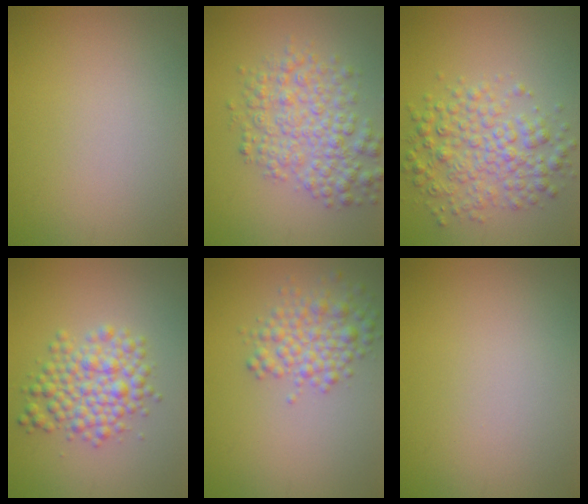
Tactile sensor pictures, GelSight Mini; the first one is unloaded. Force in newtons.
{"total": 5.2, "press": 5.2, "slide": 0.1}
{"total": 4.9, "press": 4.9, "slide": 0.0}
{"total": 4.5, "press": 4.5, "slide": 0.1}
{"total": 3.6, "press": 3.6, "slide": 0.1}
{"total": 0.0}